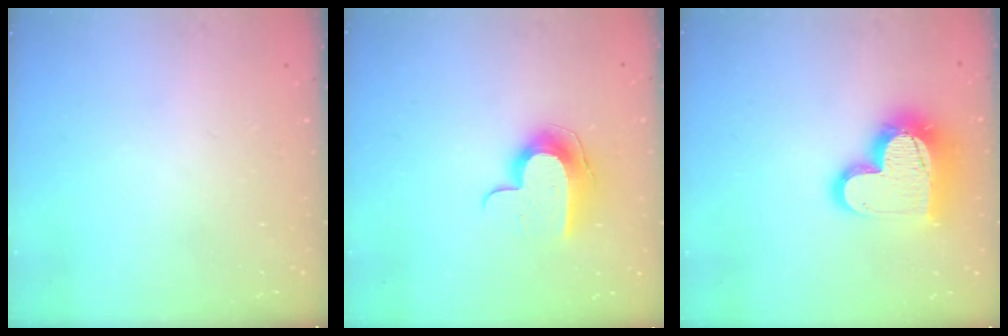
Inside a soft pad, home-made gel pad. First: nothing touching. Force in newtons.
{"total": 11.8, "press": 11.8, "slide": 0.7}
{"total": 17.1, "press": 17.0, "slide": 1.4}